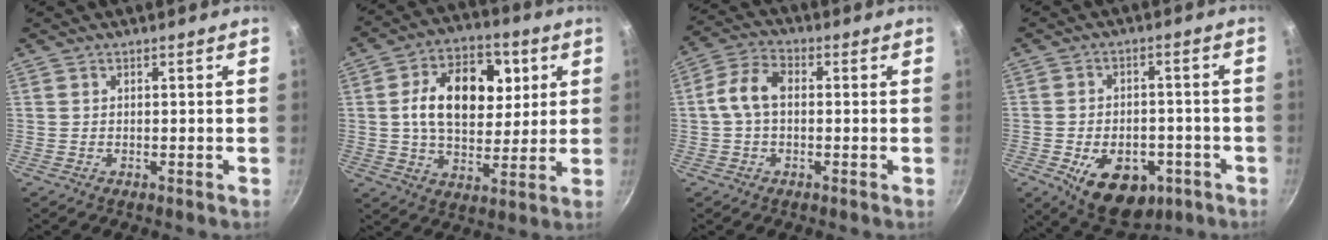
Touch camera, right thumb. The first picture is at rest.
{"total": 17.5, "force": [3.8, 11.2, 12.9], "torque": [-0.170, 0.003, 0.061]}
{"total": 7.1, "force": [0.1, 4.5, 5.5], "torque": [-0.106, 0.023, -0.007]}
{"total": 13.5, "force": [-5.7, 8.4, 8.8], "torque": [-0.112, 0.016, -0.073]}